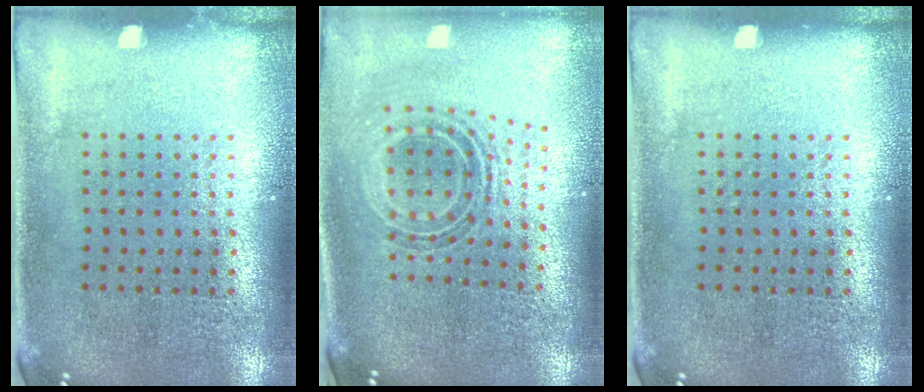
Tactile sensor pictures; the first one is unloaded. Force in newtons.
{"total": 0.9, "press": 0.9, "slide": 0.4}
{"total": 0.0}